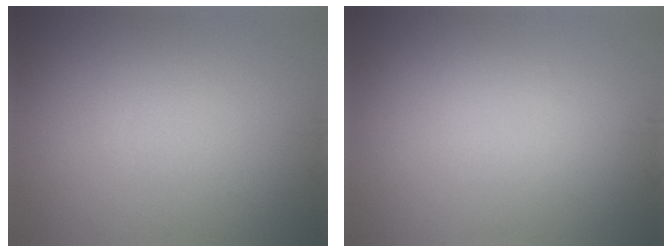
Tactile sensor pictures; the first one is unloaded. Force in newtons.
{"total": 0.0}